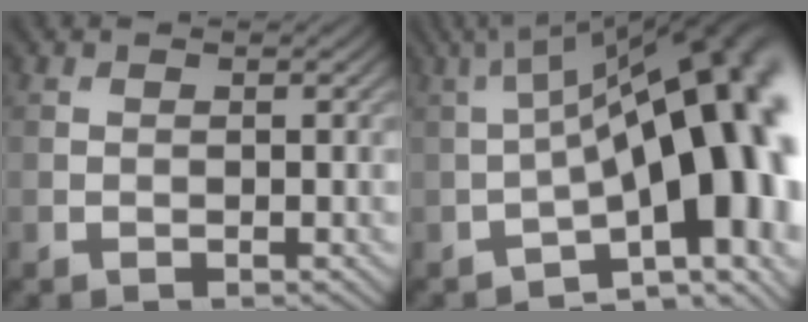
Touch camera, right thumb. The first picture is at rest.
{"total": 19.2, "force": [-3.3, 7.3, 17.4], "torque": [-0.216, 0.006, -0.040]}